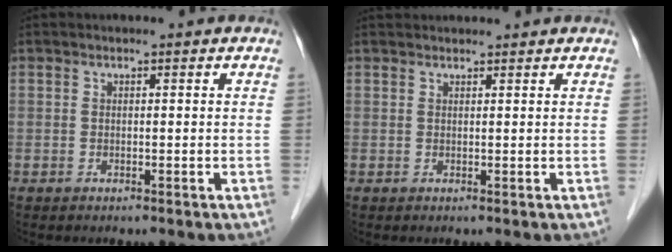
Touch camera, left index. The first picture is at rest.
{"total": 3.7, "force": [3.6, 0.5, 0.7], "torque": [-0.008, 0.034, 0.050]}